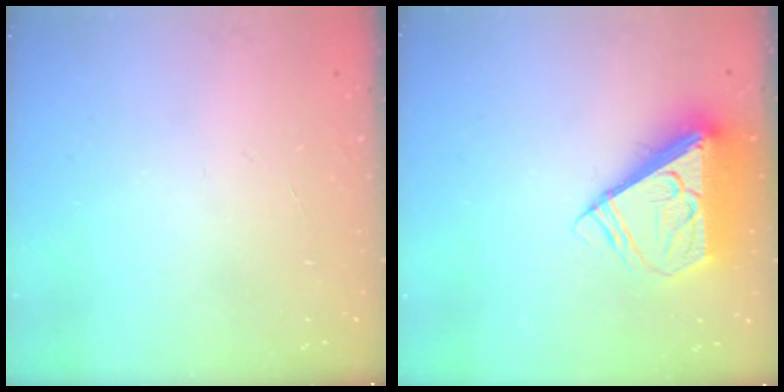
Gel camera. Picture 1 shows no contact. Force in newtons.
{"total": 10.3, "press": 10.2, "slide": 1.6}